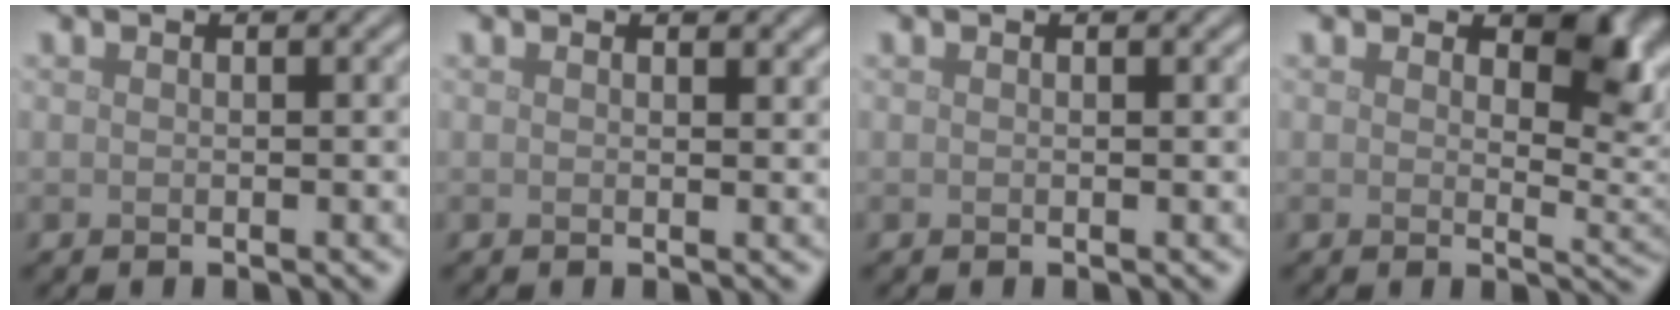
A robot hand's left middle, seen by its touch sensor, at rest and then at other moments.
{"total": 0.8, "force": [0.6, 0.4, 0.3], "torque": [-0.001, -0.003, 0.009]}
{"total": 0.0}
{"total": 5.0, "force": [2.0, 2.8, 3.7], "torque": [-0.045, -0.010, 0.025]}